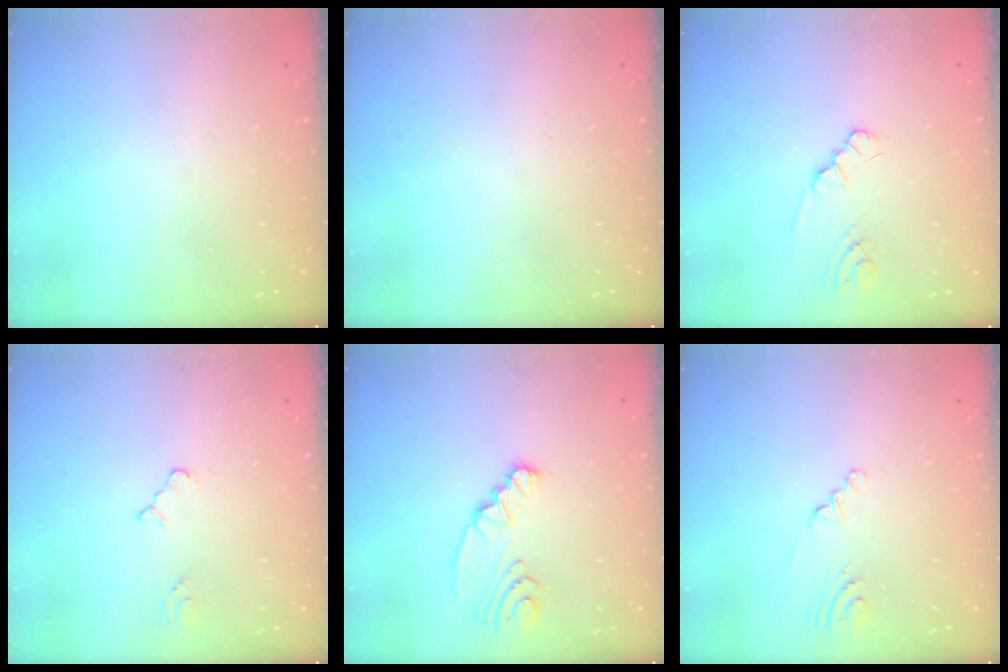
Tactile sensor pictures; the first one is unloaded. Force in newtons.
{"total": 0.0}
{"total": 1.7, "press": 1.6, "slide": 0.3}
{"total": 2.8, "press": 2.8, "slide": 0.4}
{"total": 4.5, "press": 4.5, "slide": 0.5}
{"total": 2.0, "press": 1.6, "slide": 1.2}